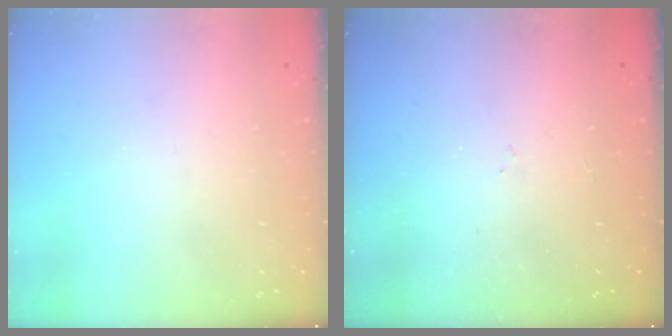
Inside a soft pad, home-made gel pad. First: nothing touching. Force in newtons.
{"total": 4.0, "press": 4.0, "slide": 0.5}